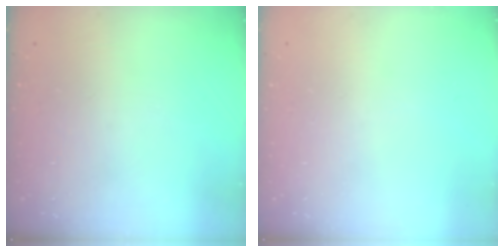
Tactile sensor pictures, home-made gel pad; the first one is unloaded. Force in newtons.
{"total": 0.0}